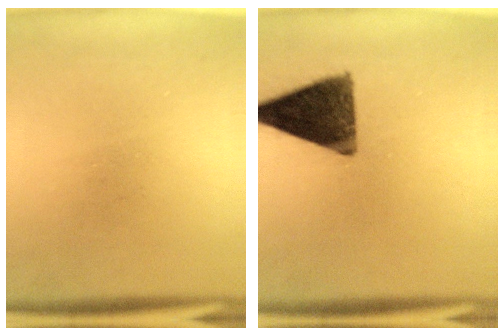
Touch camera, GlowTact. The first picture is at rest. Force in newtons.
{"total": 12.8}